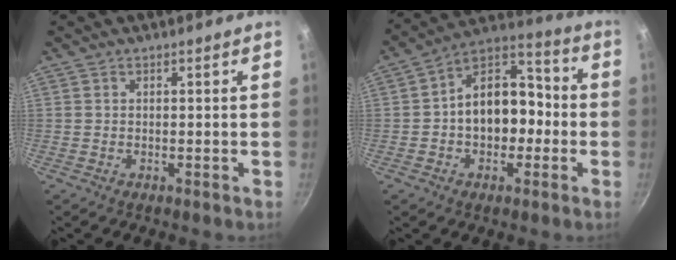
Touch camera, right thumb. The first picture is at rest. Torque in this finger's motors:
{"motor_torque": [-0.02, 0.54, 0.22, 0.16, 0.28]}